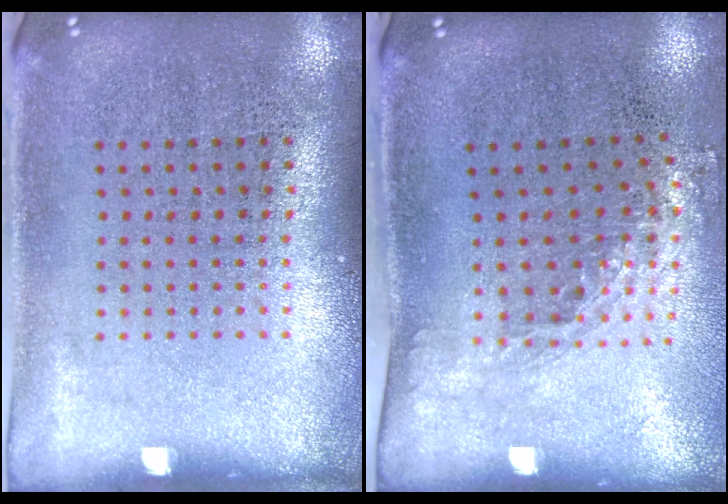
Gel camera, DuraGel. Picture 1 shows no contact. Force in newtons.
{"total": 1.5, "press": 1.1, "slide": 1.0}